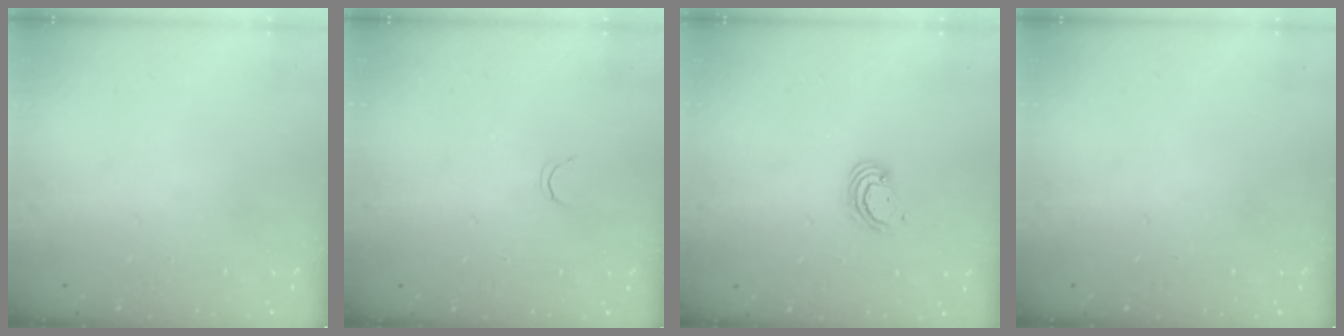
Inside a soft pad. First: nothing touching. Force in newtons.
{"total": 2.1, "press": 2.1, "slide": 0.4}
{"total": 2.9, "press": 2.9, "slide": 0.3}
{"total": 0.0}